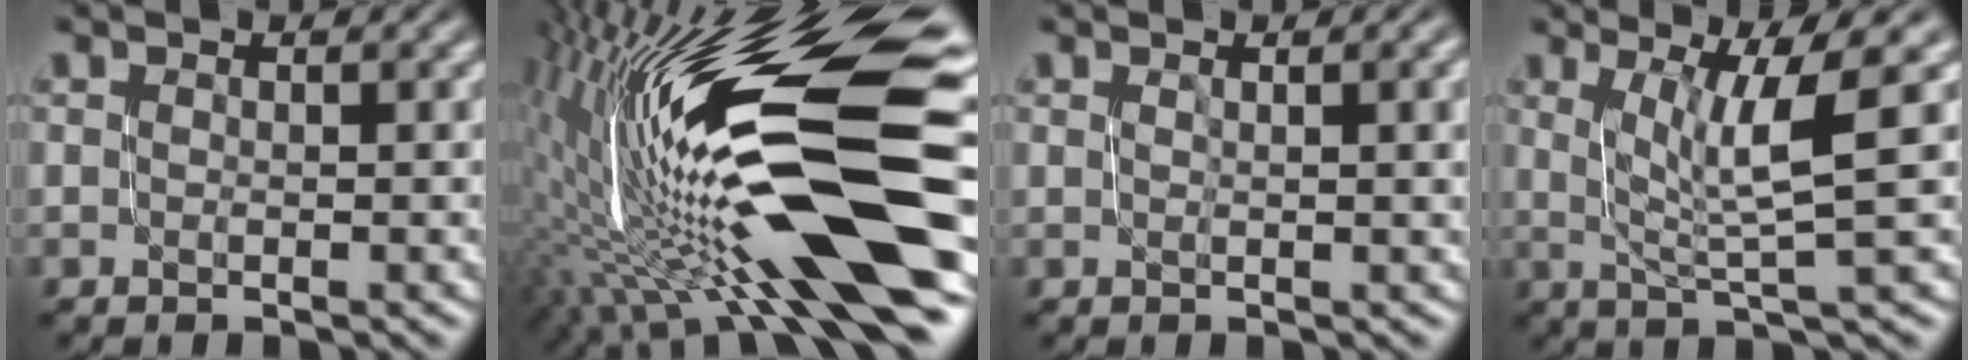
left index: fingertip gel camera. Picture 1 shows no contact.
{"total": 15.6, "force": [-2.4, 3.9, 14.9], "torque": [-0.275, 0.020, -0.039]}
{"total": 3.2, "force": [0.6, 1.2, 3.0], "torque": [-0.026, 0.008, 0.004]}
{"total": 5.1, "force": [1.5, 0.7, 4.8], "torque": [-0.082, 0.003, 0.028]}